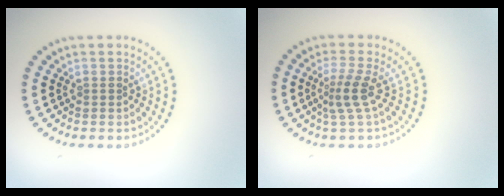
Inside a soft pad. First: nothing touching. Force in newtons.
{"total": 2.4, "press": 1.7, "slide": 1.7}